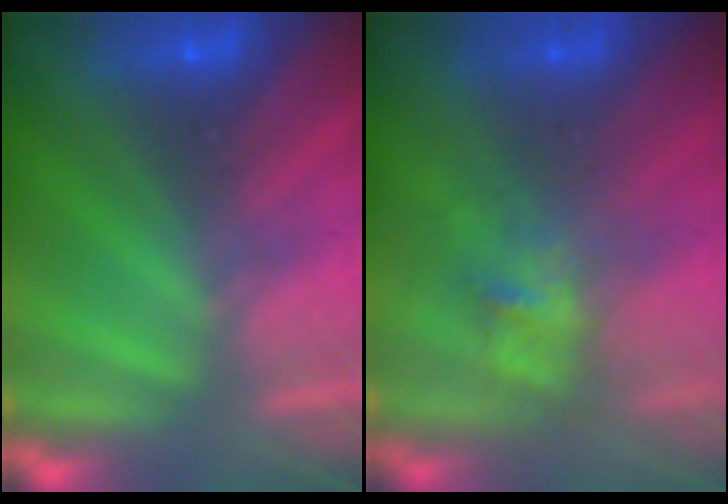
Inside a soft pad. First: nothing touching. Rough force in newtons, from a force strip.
{"total": 2.9}